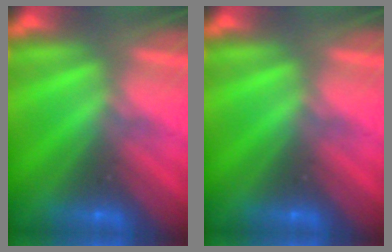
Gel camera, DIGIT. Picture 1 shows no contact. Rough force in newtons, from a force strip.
{"total": 0.0}